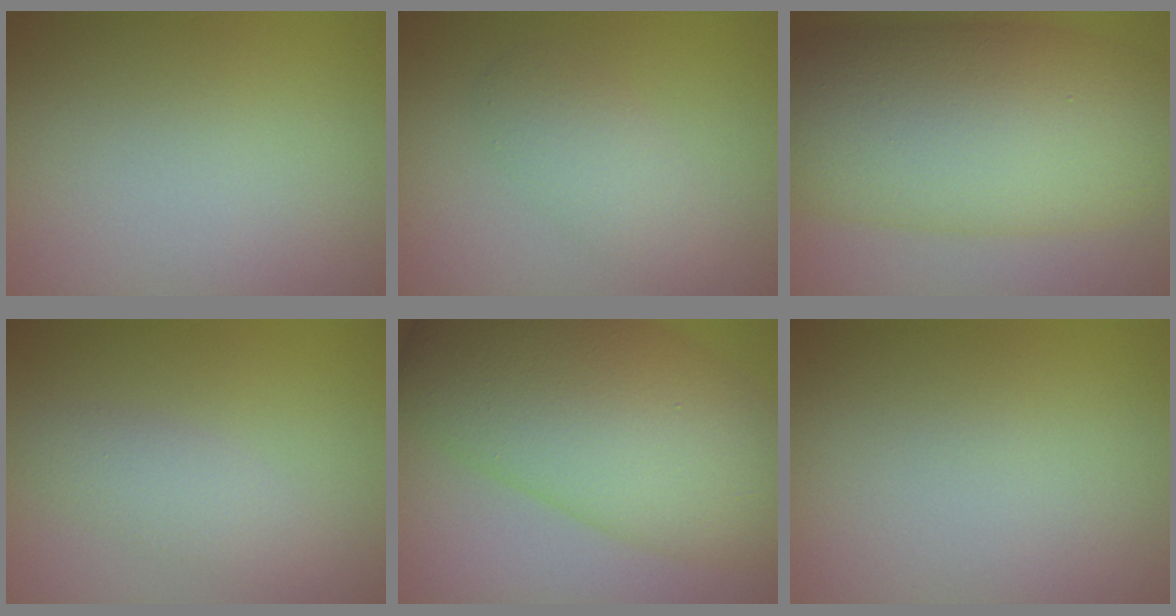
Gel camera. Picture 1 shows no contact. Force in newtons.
{"total": 2.6, "press": 2.6, "slide": 0.2}
{"total": 13.1, "press": 13.1, "slide": 0.1}
{"total": 2.1, "press": 2.1, "slide": 0.1}
{"total": 12.1, "press": 12.1, "slide": 0.2}
{"total": 0.0}